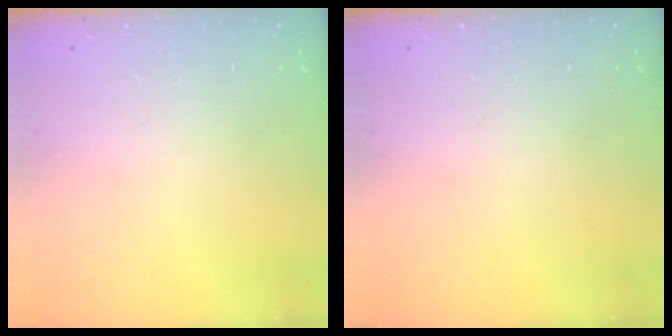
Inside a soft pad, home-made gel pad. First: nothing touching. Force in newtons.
{"total": 0.0}